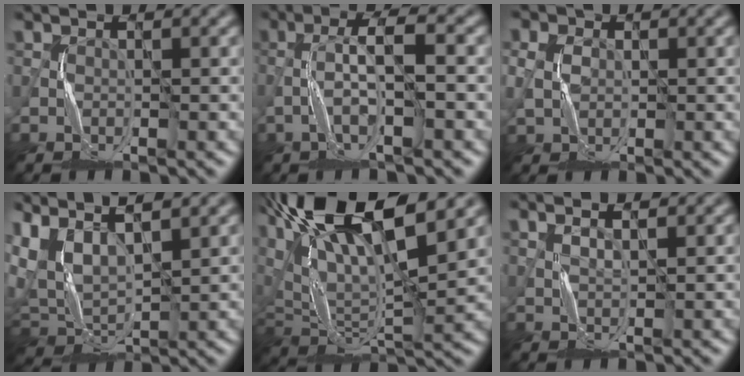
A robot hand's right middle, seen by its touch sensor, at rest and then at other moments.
{"total": 3.8, "force": [-0.7, 0.8, 3.7], "torque": [-0.074, 0.013, -0.021]}
{"total": 3.5, "force": [0.8, 3.0, 1.7], "torque": [-0.035, 0.007, 0.004]}
{"total": 6.0, "force": [3.8, 2.4, 3.9], "torque": [-0.100, 0.004, 0.072]}
{"total": 14.8, "force": [8.7, 5.2, 10.8], "torque": [-0.220, 0.026, 0.164]}
{"total": 1.8, "force": [1.6, 0.3, 0.9], "torque": [-0.009, -0.003, 0.015]}